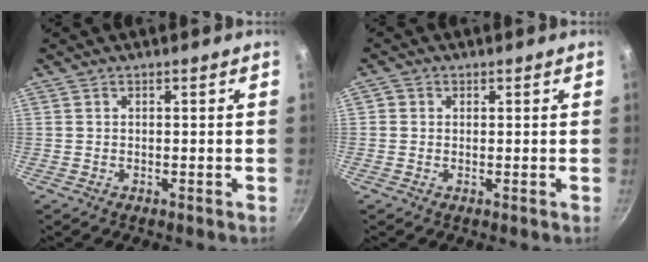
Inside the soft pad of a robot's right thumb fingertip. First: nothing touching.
{"total": 1.3, "force": [0.2, 1.2, 0.3], "torque": [-0.002, -0.002, -0.004]}